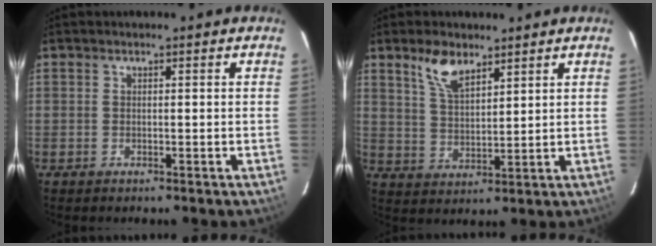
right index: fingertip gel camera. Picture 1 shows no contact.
{"total": 7.0, "force": [4.8, 3.0, 4.2], "torque": [-0.076, 0.005, 0.096]}